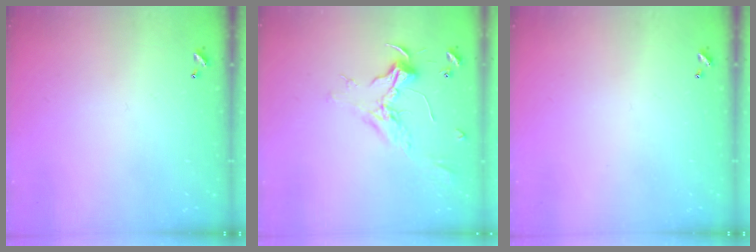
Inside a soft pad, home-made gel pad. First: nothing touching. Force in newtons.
{"total": 2.4, "press": 2.3, "slide": 0.8}
{"total": 0.0}